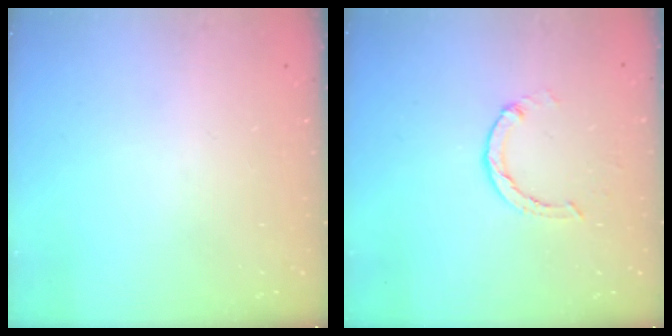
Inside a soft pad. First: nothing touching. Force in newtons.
{"total": 1.8, "press": 1.8, "slide": 0.2}